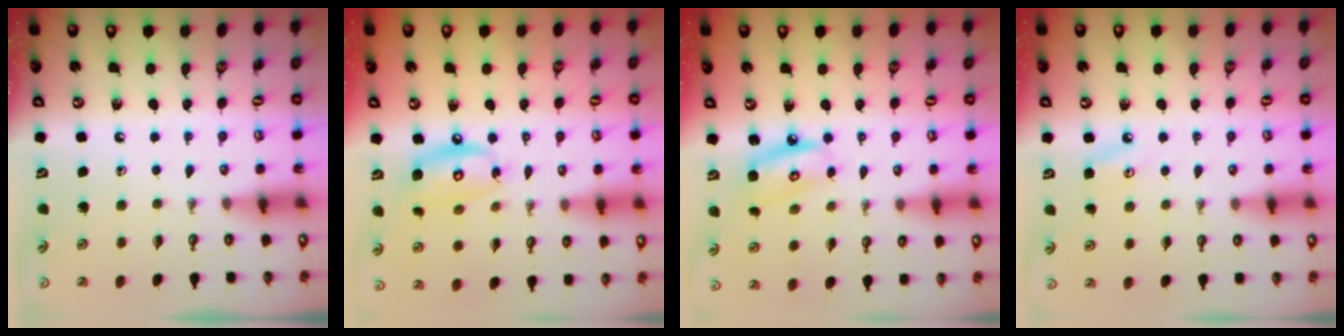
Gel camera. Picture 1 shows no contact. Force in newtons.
{"total": 11.5, "press": 11.4, "slide": 1.0}
{"total": 6.9, "press": 6.9, "slide": 0.5}
{"total": 3.9, "press": 3.9, "slide": 0.5}